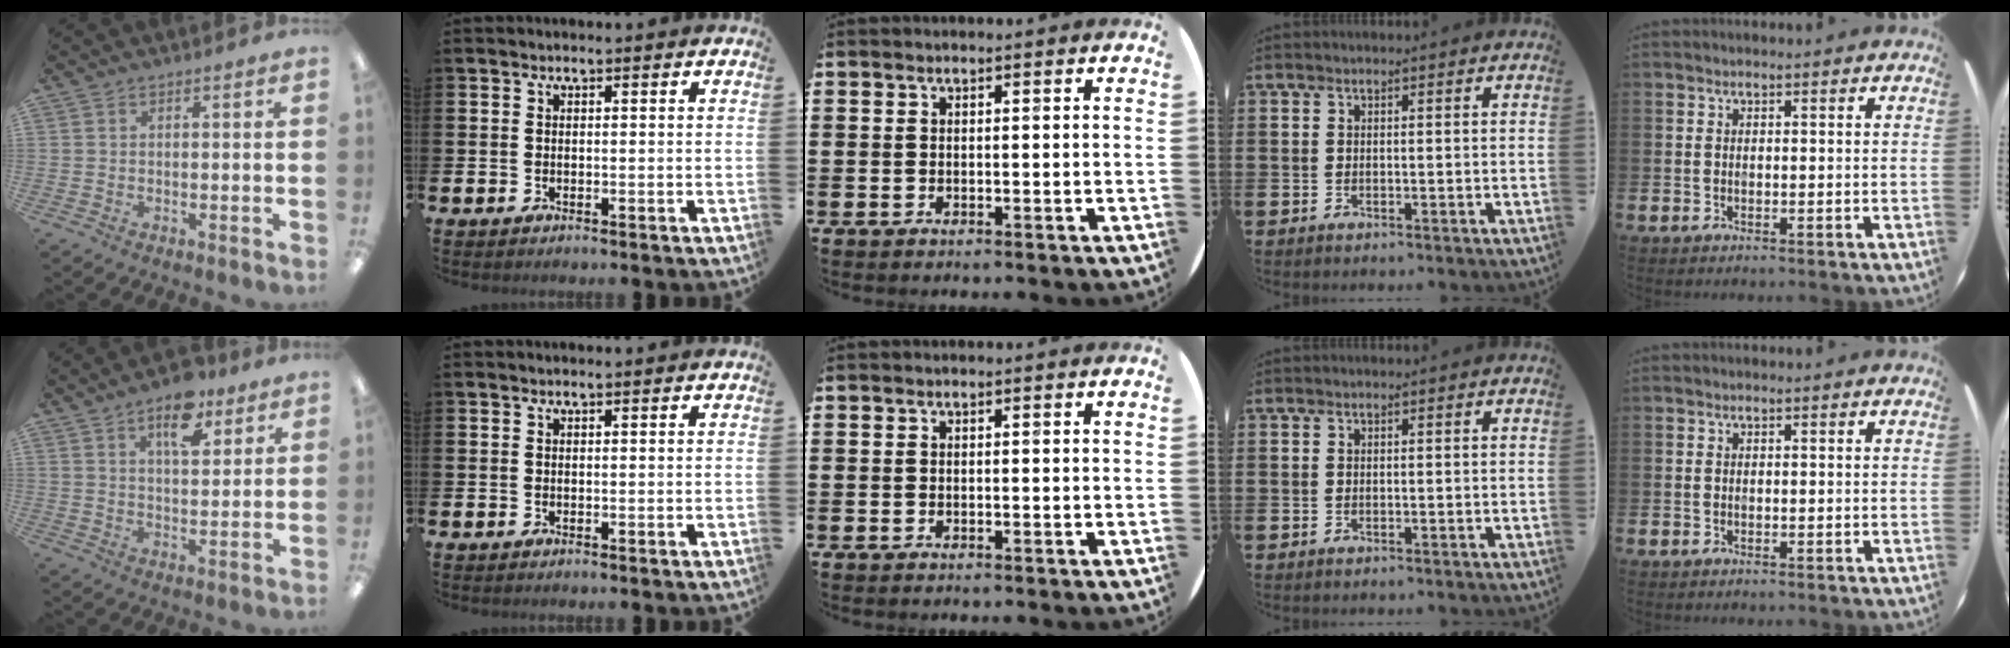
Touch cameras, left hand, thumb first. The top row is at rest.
{"thumb": {"total": 11.0, "force": [6.5, 5.4, 7.1], "torque": [-0.090, -0.032, 0.107]}}